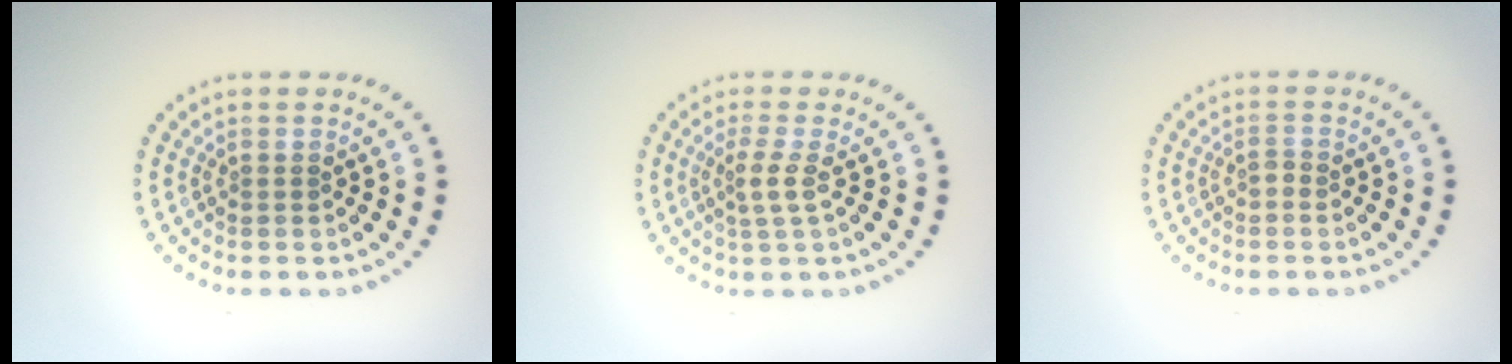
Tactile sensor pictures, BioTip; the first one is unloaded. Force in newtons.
{"total": 1.8, "press": 1.4, "slide": 1.2}
{"total": 0.7, "press": 0.4, "slide": 0.5}